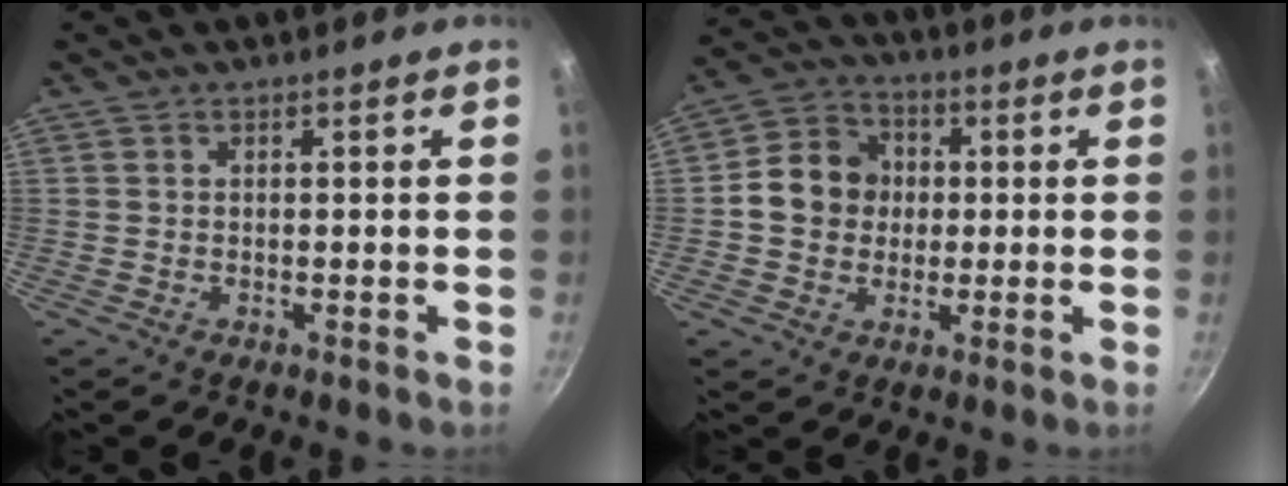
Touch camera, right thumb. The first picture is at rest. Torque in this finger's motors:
{"motor_torque": [-0.30, 1.30, 1.16, -0.33, 0.04]}